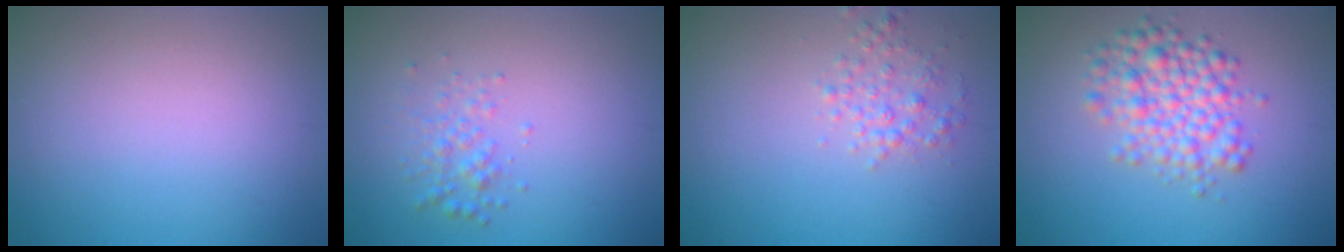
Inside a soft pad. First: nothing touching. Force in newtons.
{"total": 1.7, "press": 1.7, "slide": 0.1}
{"total": 1.9, "press": 1.9, "slide": 0.0}
{"total": 4.6, "press": 4.6, "slide": 0.1}